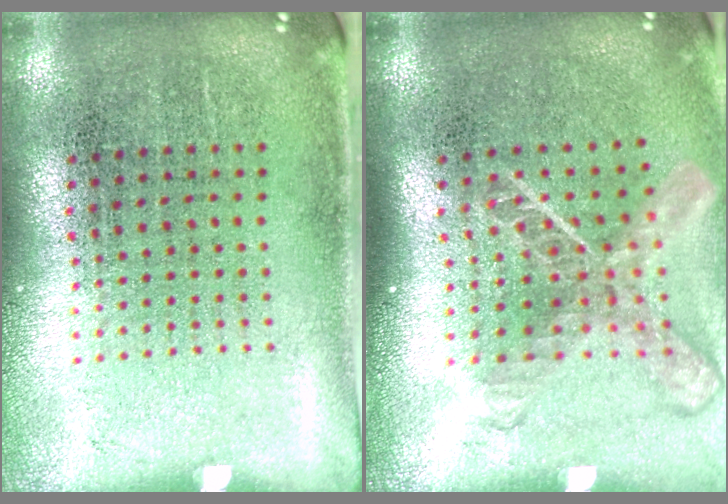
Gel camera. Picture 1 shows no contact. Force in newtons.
{"total": 2.0, "press": 1.4, "slide": 1.3}